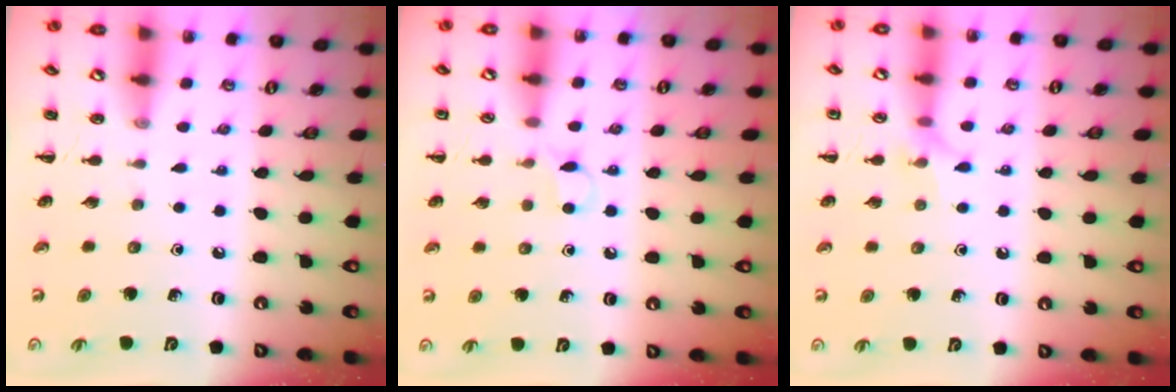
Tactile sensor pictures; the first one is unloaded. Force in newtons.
{"total": 3.7, "press": 3.5, "slide": 1.1}
{"total": 5.7, "press": 5.6, "slide": 1.2}